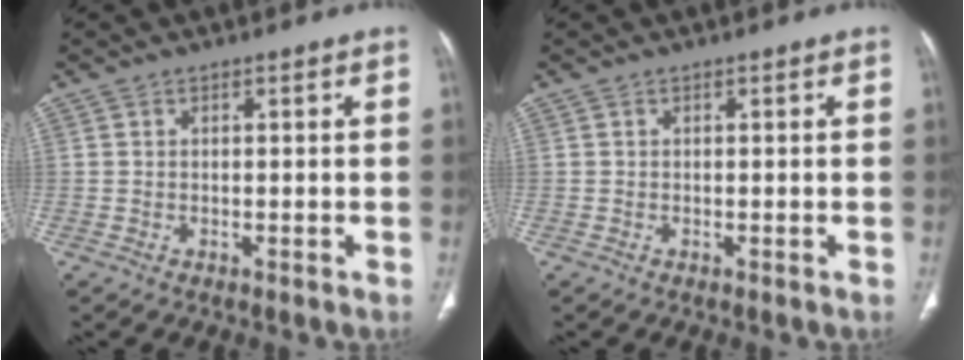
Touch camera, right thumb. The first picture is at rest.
{"total": 0.0}